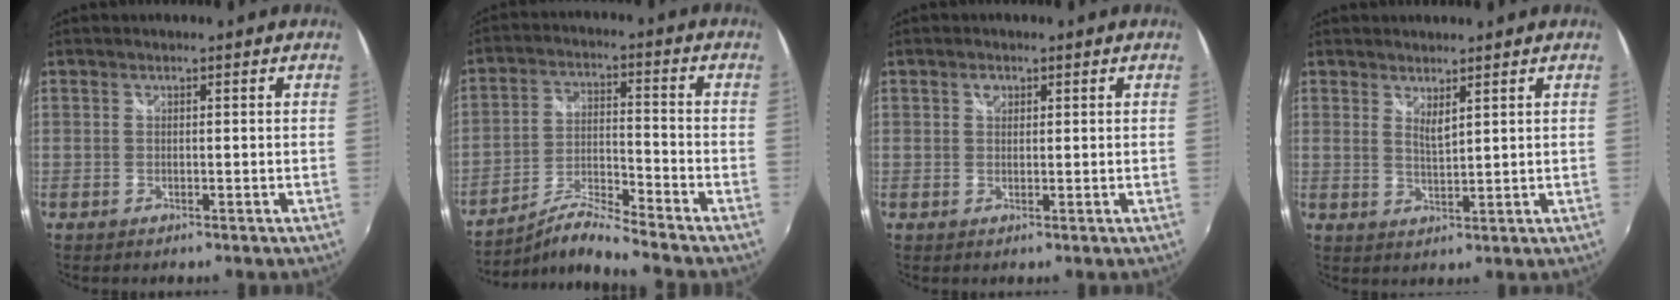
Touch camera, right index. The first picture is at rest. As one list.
[{"total": 8.4, "force": [-7.7, -1.7, 2.9], "torque": [-0.069, 0.010, -0.148]}, {"total": 1.5, "force": [0.7, 1.1, 0.7], "torque": [-0.010, 0.005, 0.010]}, {"total": 2.8, "force": [2.0, 0.5, 1.9], "torque": [-0.034, -0.006, 0.032]}]